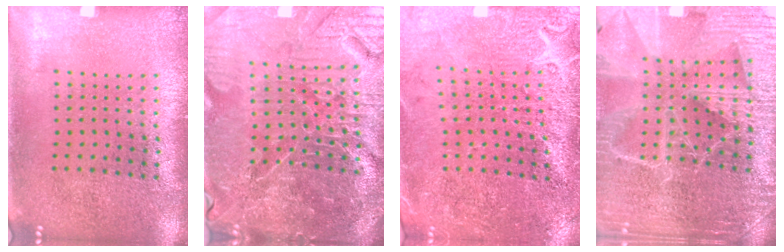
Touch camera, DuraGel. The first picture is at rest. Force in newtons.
{"total": 6.0, "press": 5.5, "slide": 2.3}
{"total": 3.1, "press": 3.1, "slide": 0.6}
{"total": 4.9, "press": 4.5, "slide": 1.8}